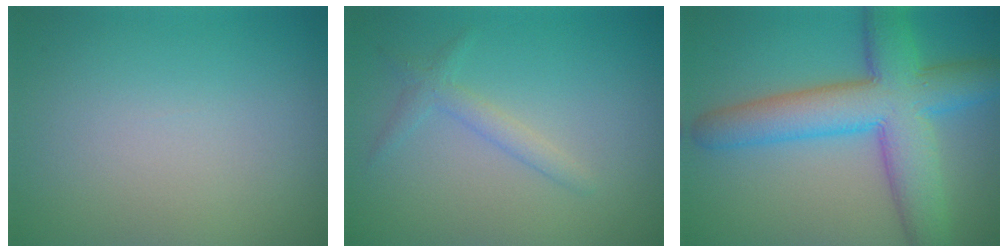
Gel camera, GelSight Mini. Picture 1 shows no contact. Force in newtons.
{"total": 1.7, "press": 1.6, "slide": 0.2}
{"total": 9.3, "press": 9.3, "slide": 0.4}